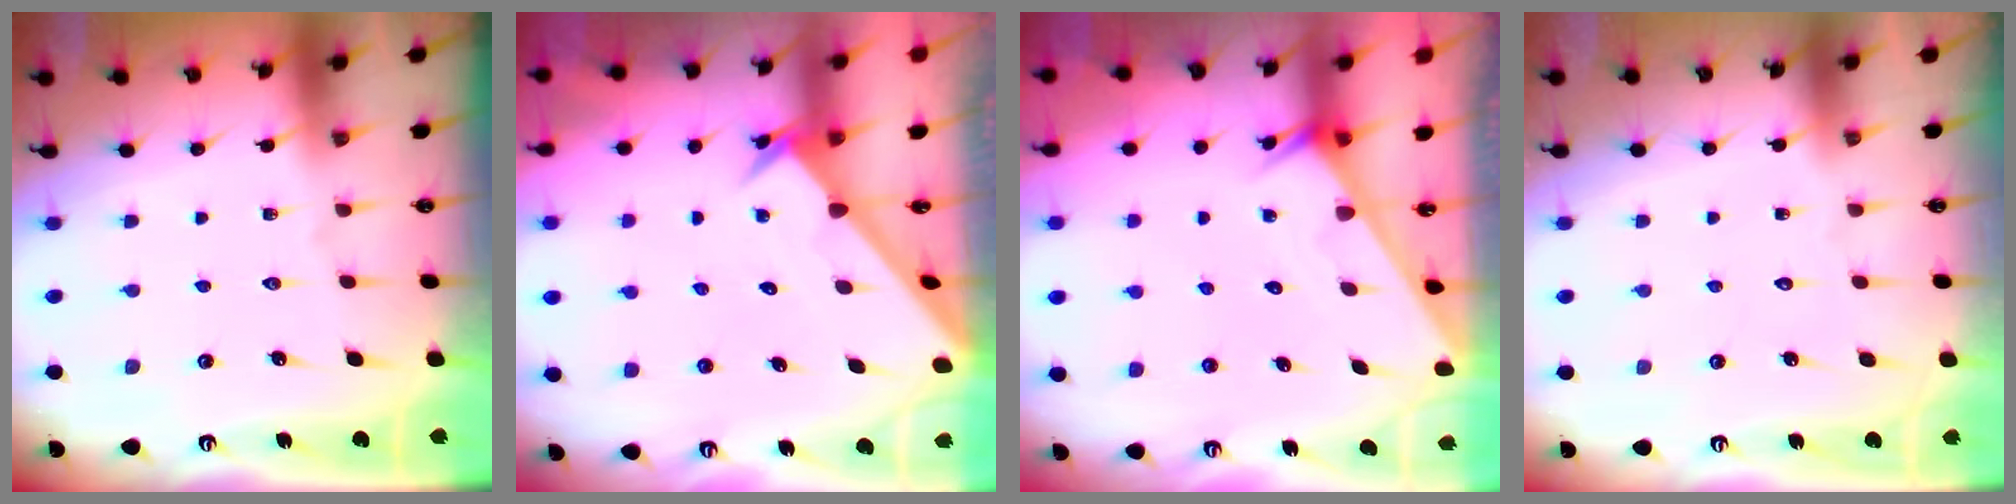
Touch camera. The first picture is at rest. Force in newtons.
{"total": 2.7, "press": 2.7, "slide": 0.2}
{"total": 2.0, "press": 2.0, "slide": 0.0}
{"total": 1.6, "press": 1.6, "slide": 0.1}